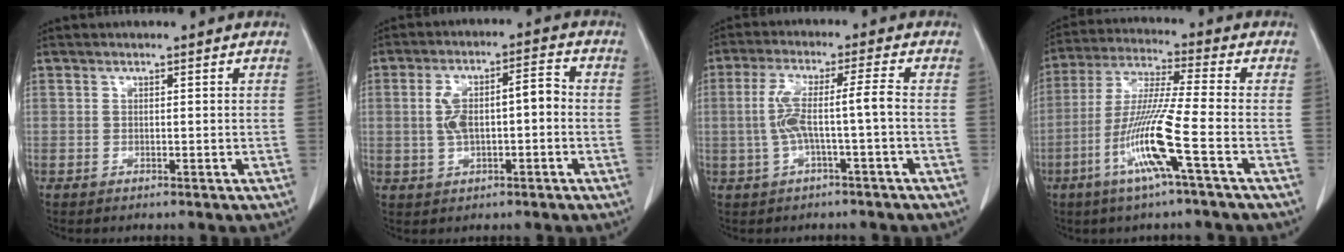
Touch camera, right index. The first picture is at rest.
{"total": 7.9, "force": [-0.4, 2.9, 7.4], "torque": [-0.146, 0.031, -0.003]}
{"total": 6.7, "force": [-1.0, -0.1, 6.6], "torque": [-0.140, 0.021, -0.014]}
{"total": 12.2, "force": [-4.7, -1.2, 11.2], "torque": [-0.227, -0.013, -0.096]}